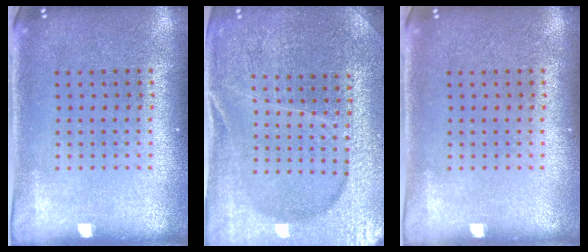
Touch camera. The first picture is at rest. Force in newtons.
{"total": 4.4, "press": 4.2, "slide": 1.4}
{"total": 0.0}